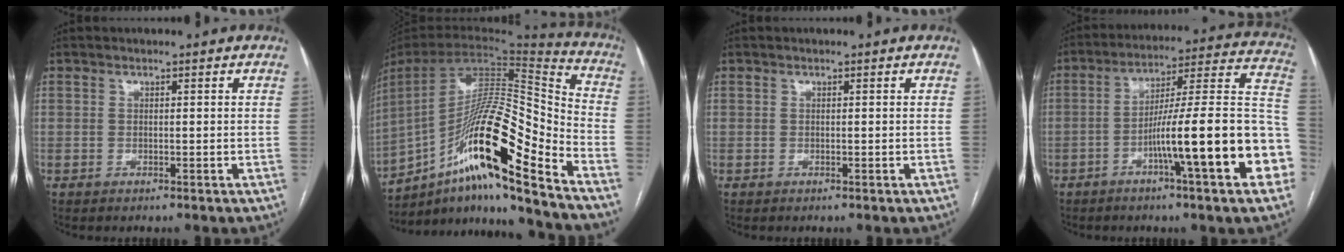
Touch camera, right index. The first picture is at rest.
{"total": 23.4, "force": [-13.3, 1.7, 19.1], "torque": [-0.319, 0.015, -0.231]}
{"total": 0.0}
{"total": 20.2, "force": [-6.6, 1.2, 19.1], "torque": [-0.208, 0.031, -0.092]}